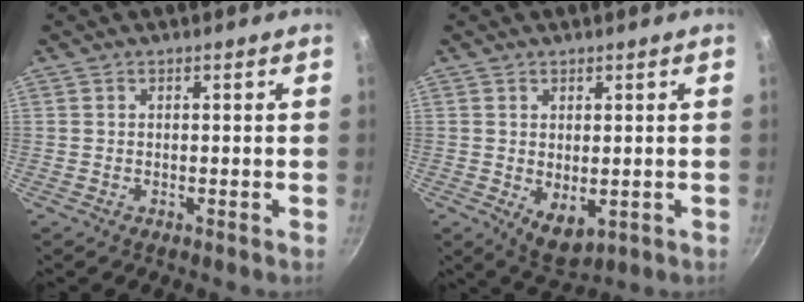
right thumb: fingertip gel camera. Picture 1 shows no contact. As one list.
[{"total": 5.4, "force": [-0.2, 3.2, 4.4], "torque": [-0.055, -0.016, 0.010]}]